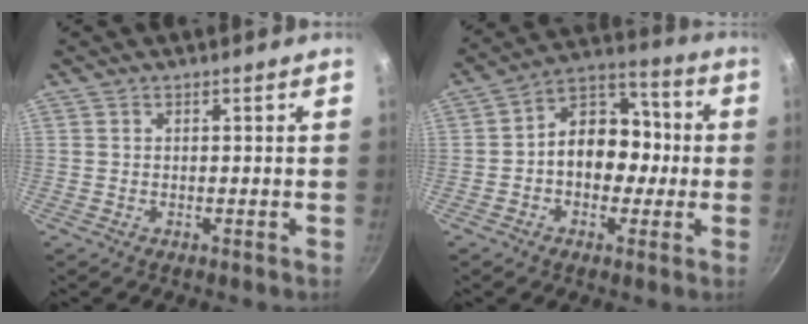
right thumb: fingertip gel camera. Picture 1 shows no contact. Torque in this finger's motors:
{"motor_torque": [-0.20, 0.66, 0.54, 0.01, 0.13]}